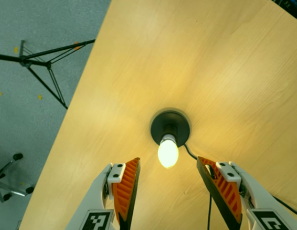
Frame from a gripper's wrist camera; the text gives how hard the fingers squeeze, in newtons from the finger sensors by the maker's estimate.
{"total": 0.0}